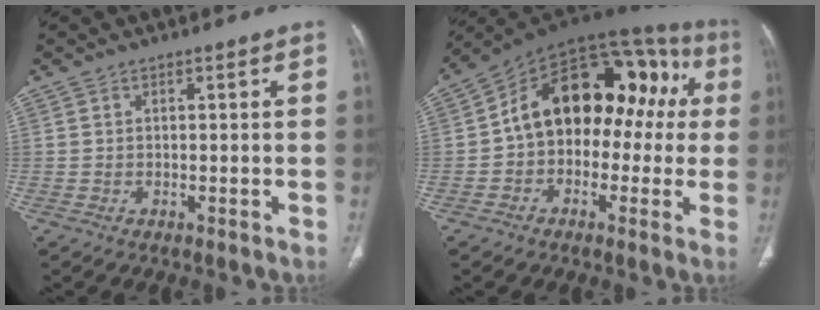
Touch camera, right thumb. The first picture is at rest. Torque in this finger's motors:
{"motor_torque": [2.46, 2.55, 1.85, -0.81, 0.21]}